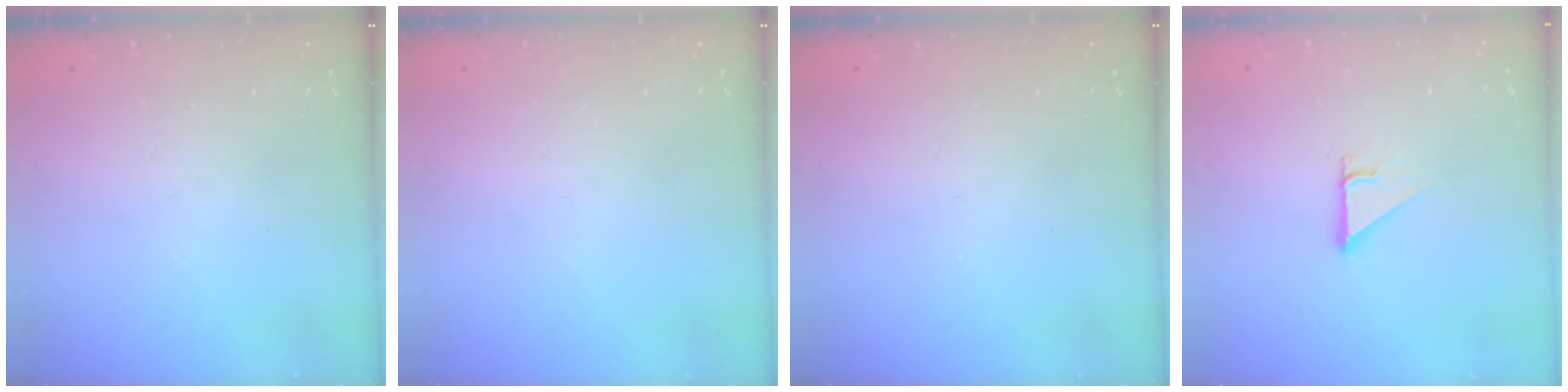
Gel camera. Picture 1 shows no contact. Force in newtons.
{"total": 0.0}
{"total": 0.0}
{"total": 2.5, "press": 2.5, "slide": 0.2}